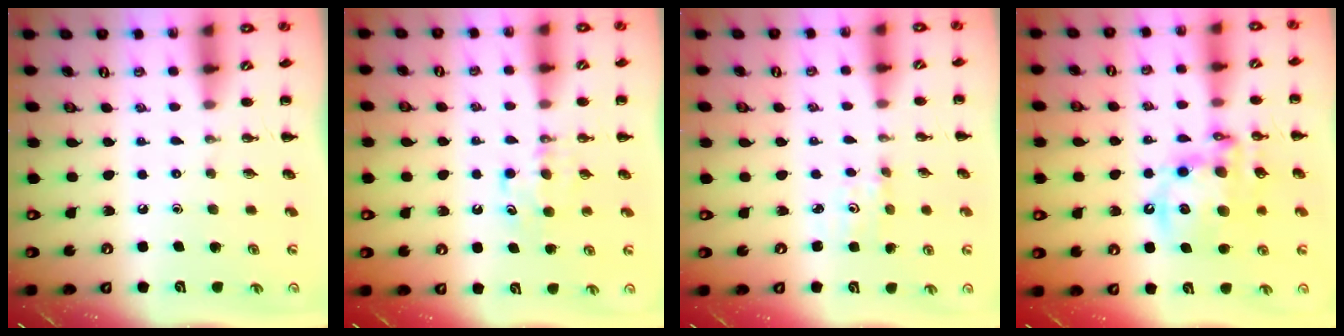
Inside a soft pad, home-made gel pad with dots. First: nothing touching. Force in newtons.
{"total": 5.7, "press": 5.6, "slide": 1.5}
{"total": 1.5, "press": 1.4, "slide": 0.5}
{"total": 15.1, "press": 14.7, "slide": 3.7}